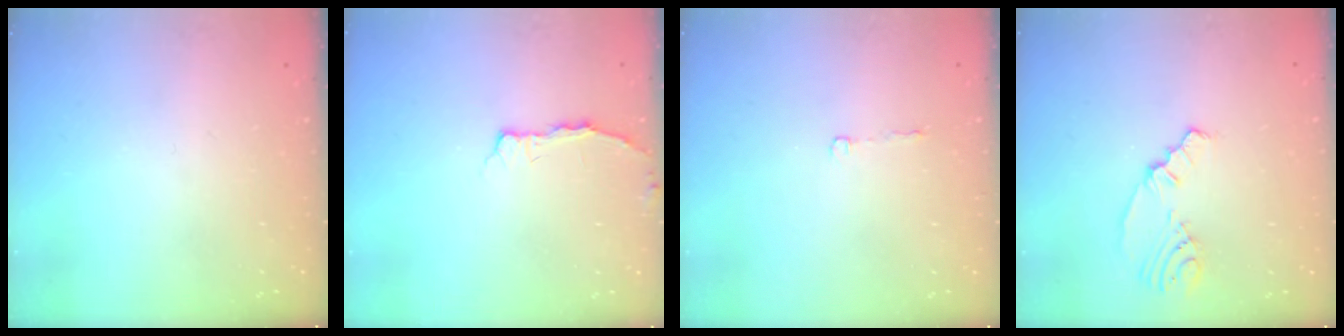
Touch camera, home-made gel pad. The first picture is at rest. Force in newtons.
{"total": 3.5, "press": 3.4, "slide": 0.5}
{"total": 2.2, "press": 2.2, "slide": 0.4}
{"total": 5.0, "press": 2.8, "slide": 4.2}